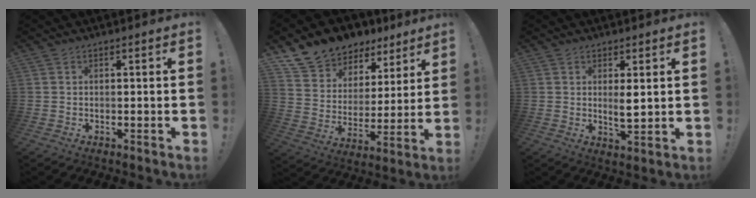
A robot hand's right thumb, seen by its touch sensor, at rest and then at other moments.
{"total": 11.1, "force": [8.4, 7.0, 2.0], "torque": [-0.041, -0.070, 0.162]}
{"total": 4.2, "force": [1.2, 1.1, 3.9], "torque": [-0.055, -0.015, 0.017]}